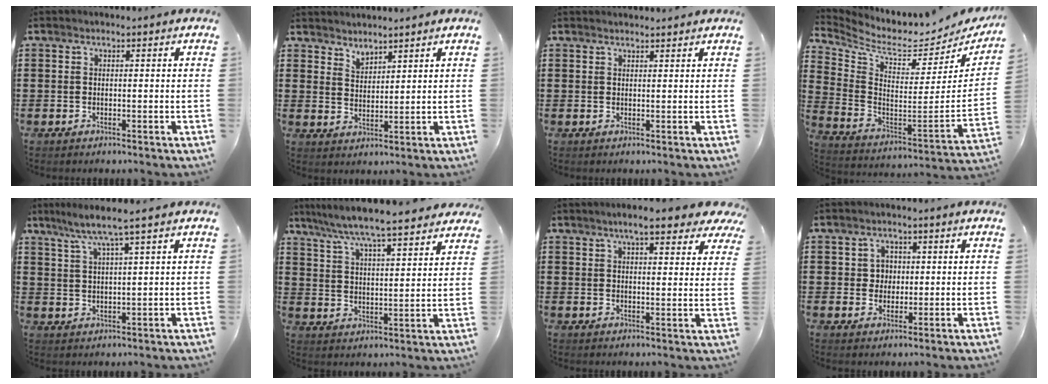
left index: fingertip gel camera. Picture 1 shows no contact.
{"total": 2.7, "force": [2.7, 0.4, -0.4], "torque": [0.000, -0.006, 0.052]}
{"total": 1.1, "force": [1.1, 0.0, 0.1], "torque": [-0.005, -0.001, 0.022]}
{"total": 5.6, "force": [4.6, 2.0, 2.4], "torque": [-0.071, -0.056, 0.073]}
{"total": 4.7, "force": [3.0, -0.4, 3.6], "torque": [-0.079, -0.009, 0.048]}
{"total": 6.0, "force": [5.6, -0.2, 2.3], "torque": [-0.070, -0.036, 0.091]}
{"total": 7.0, "force": [5.5, 1.3, 4.1], "torque": [-0.078, -0.009, 0.095]}
{"total": 2.7, "force": [0.5, 2.5, 0.9], "torque": [-0.022, 0.006, 0.003]}